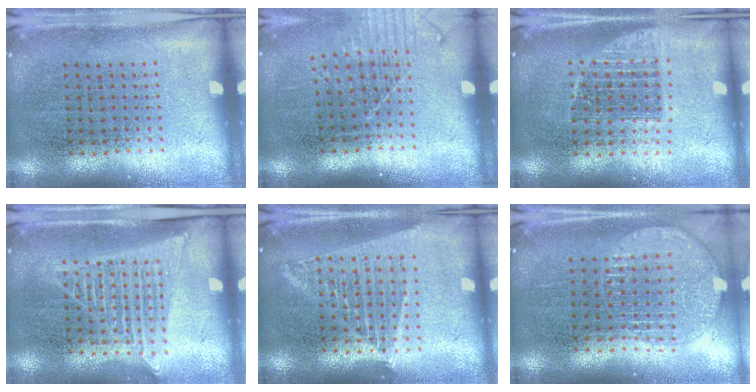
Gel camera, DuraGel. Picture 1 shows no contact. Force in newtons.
{"total": 1.3, "press": 1.0, "slide": 0.8}
{"total": 1.3, "press": 1.1, "slide": 0.7}
{"total": 1.5, "press": 1.3, "slide": 0.6}
{"total": 1.7, "press": 1.5, "slide": 0.8}
{"total": 1.5, "press": 1.4, "slide": 0.6}